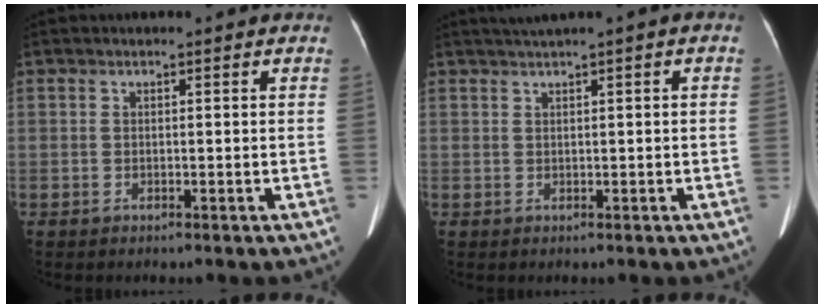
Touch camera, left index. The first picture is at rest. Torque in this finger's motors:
{"motor_torque": [0.51, -0.67, 0.00, 0.07]}